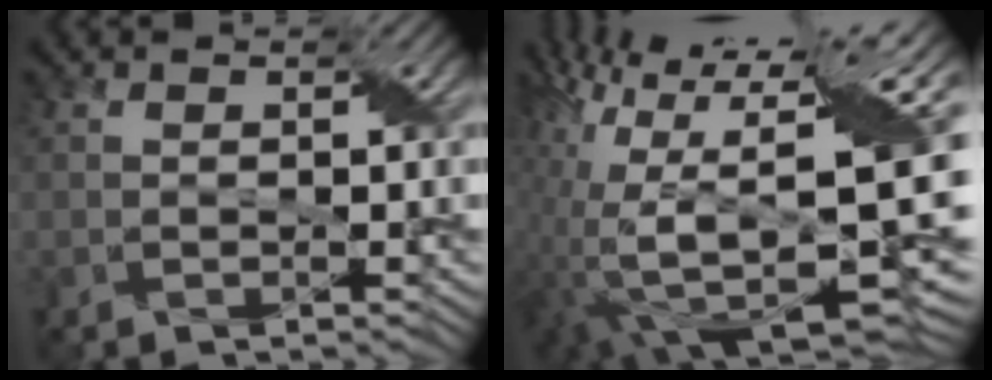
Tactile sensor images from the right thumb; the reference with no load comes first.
{"total": 17.6, "force": [-1.4, 8.3, 15.5], "torque": [-0.248, -0.022, 0.010]}